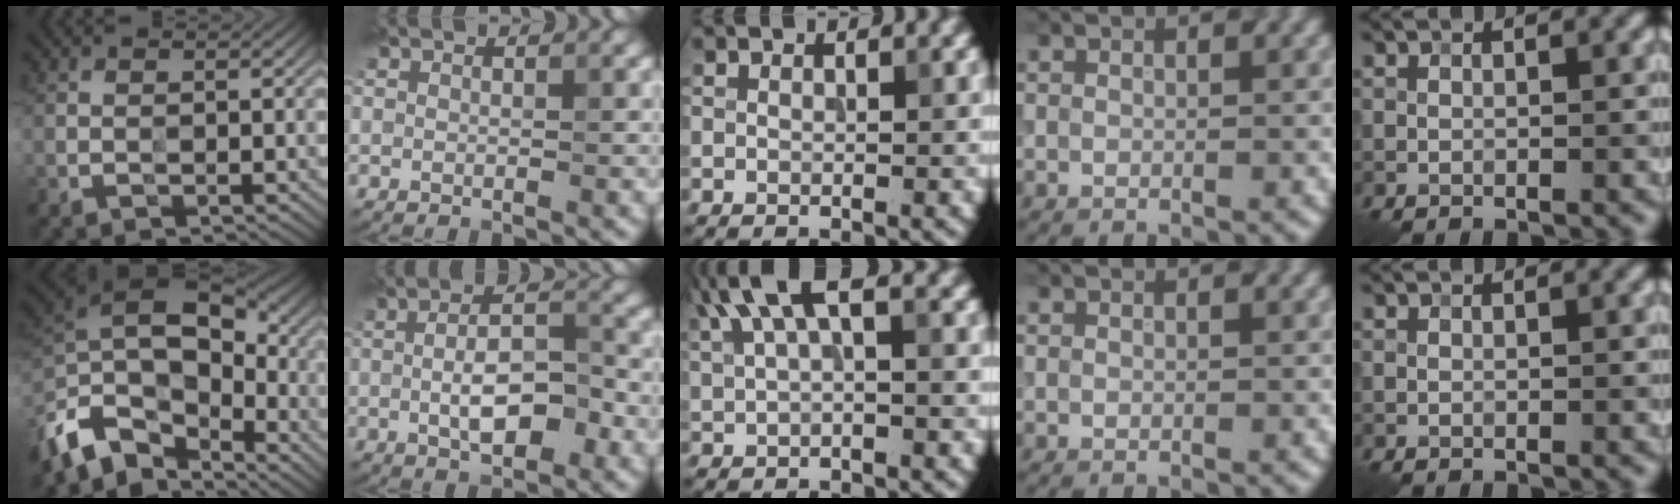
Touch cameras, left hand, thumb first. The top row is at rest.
{"thumb": {"total": 14.1, "force": [-5.5, 9.1, 9.2], "torque": [-0.212, -0.003, -0.110]}, "index": {"total": 5.4, "force": [-1.0, 2.3, 4.8], "torque": [-0.092, 0.000, -0.018]}, "middle": {"total": 4.6, "force": [2.3, 1.4, 3.7], "torque": [-0.071, 0.012, 0.040]}}